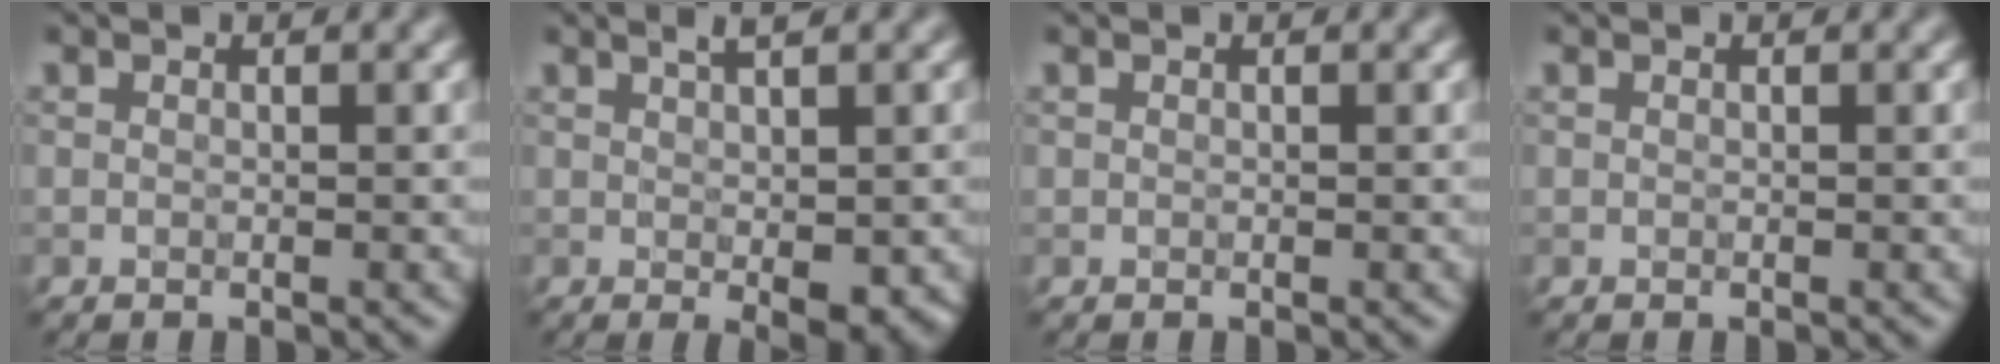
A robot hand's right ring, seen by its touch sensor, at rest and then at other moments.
{"total": 4.1, "force": [0.3, 0.9, 3.9], "torque": [-0.053, 0.001, 0.011]}
{"total": 0.0}
{"total": 0.0}